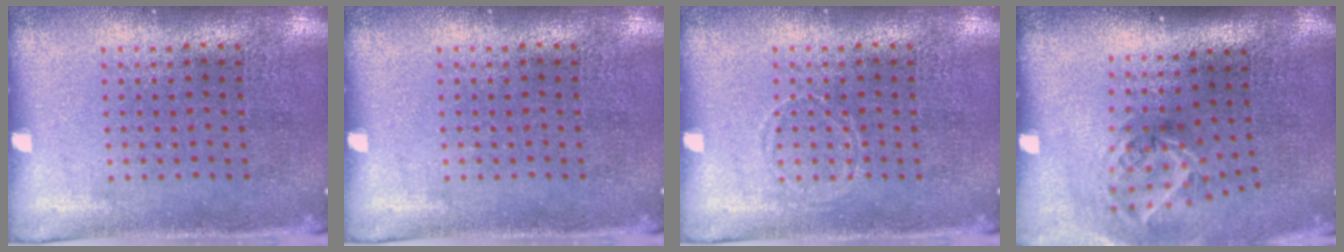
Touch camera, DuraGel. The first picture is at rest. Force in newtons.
{"total": 0.0}
{"total": 0.6, "press": 0.6, "slide": 0.0}
{"total": 1.9, "press": 1.2, "slide": 1.5}